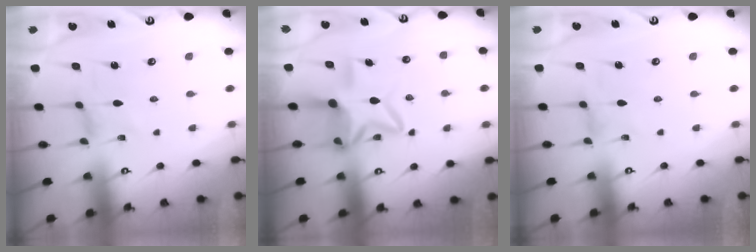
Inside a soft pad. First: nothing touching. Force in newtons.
{"total": 11.0, "press": 10.9, "slide": 1.1}
{"total": 1.0, "press": 0.9, "slide": 0.2}